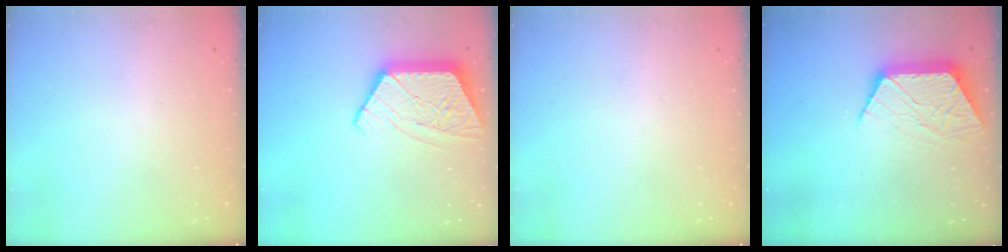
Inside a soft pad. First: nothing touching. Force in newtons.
{"total": 12.5, "press": 12.5, "slide": 0.7}
{"total": 0.0}
{"total": 10.6, "press": 10.6, "slide": 0.6}